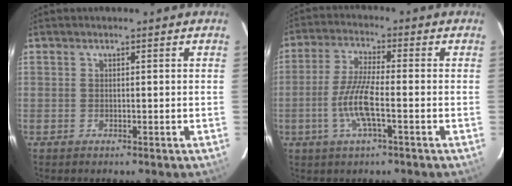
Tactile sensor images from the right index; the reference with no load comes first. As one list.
[{"total": 8.2, "force": [-2.5, 1.1, 7.7], "torque": [-0.160, -0.002, -0.052]}]